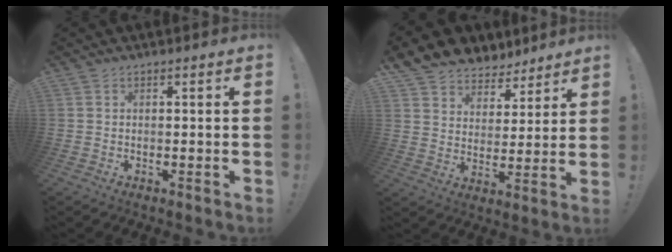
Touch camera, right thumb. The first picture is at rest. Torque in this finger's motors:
{"motor_torque": [0.82, 1.71, 0.27, 0.20, 0.04]}